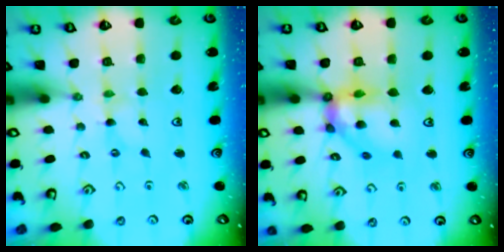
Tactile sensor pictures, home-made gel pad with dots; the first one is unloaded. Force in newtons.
{"total": 13.9, "press": 13.8, "slide": 1.7}